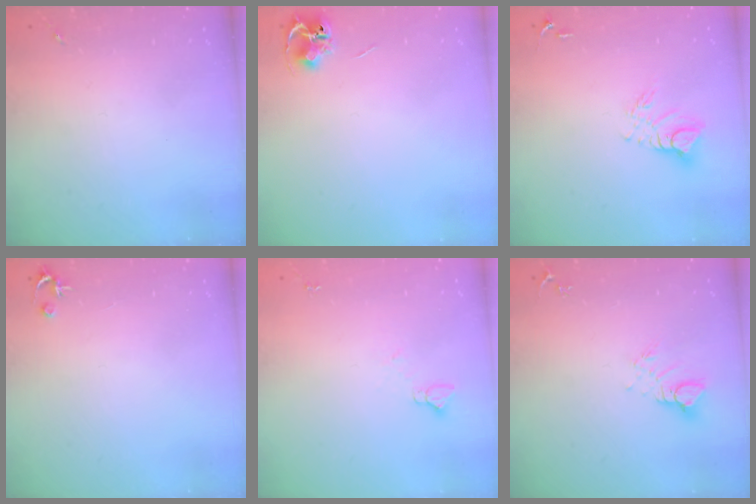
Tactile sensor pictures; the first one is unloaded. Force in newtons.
{"total": 6.5, "press": 6.5, "slide": 0.5}
{"total": 8.6, "press": 8.6, "slide": 0.8}
{"total": 2.5, "press": 2.5, "slide": 0.2}
{"total": 3.1, "press": 3.1, "slide": 0.3}
{"total": 6.7, "press": 6.7, "slide": 0.4}